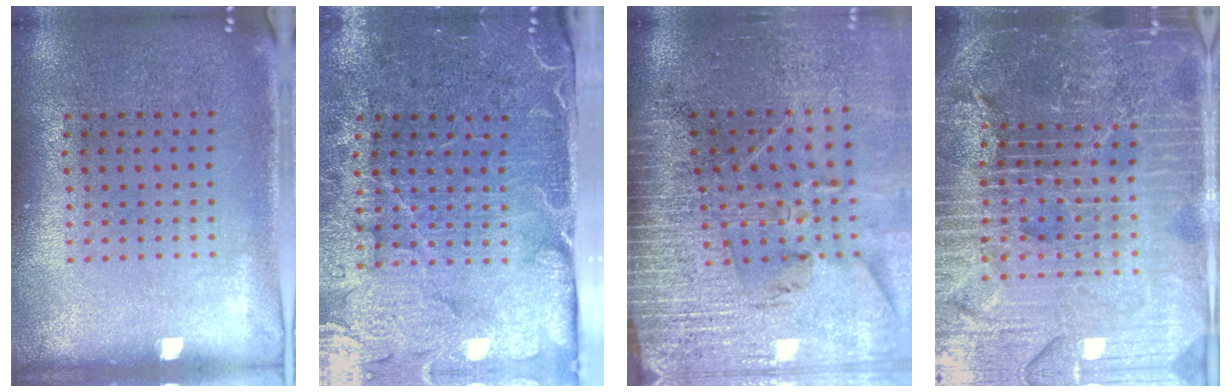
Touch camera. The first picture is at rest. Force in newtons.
{"total": 4.9, "press": 4.1, "slide": 2.7}
{"total": 4.0, "press": 3.4, "slide": 2.0}
{"total": 5.9, "press": 5.3, "slide": 2.8}